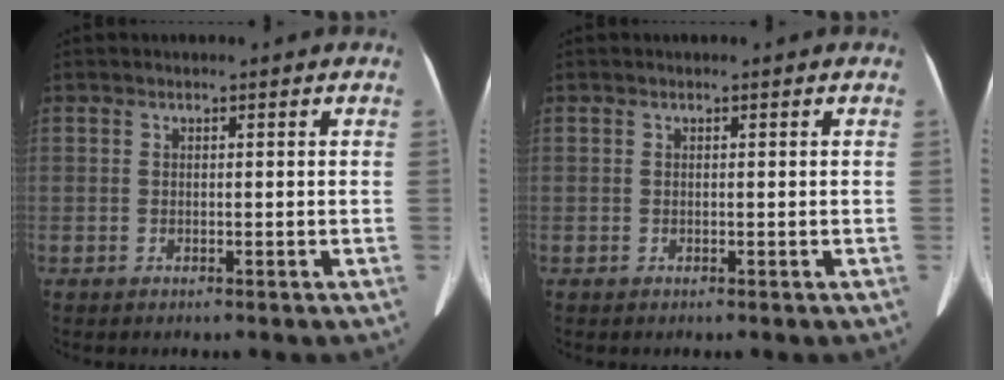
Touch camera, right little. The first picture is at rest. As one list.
[{"total": 0.0}]